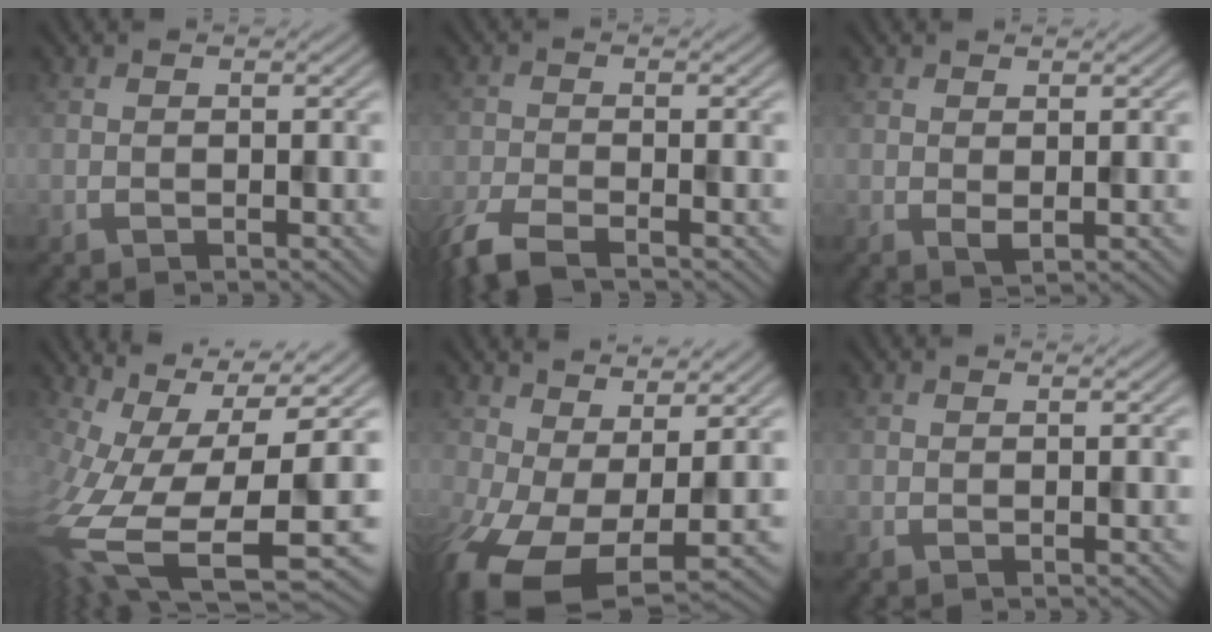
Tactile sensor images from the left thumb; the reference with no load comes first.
{"total": 4.9, "force": [-3.8, 1.1, 2.8], "torque": [-0.051, -0.014, -0.077]}
{"total": 0.8, "force": [0.7, 0.2, 0.3], "torque": [-0.005, -0.007, 0.018]}
{"total": 16.6, "force": [-3.1, 6.6, 14.8], "torque": [-0.294, -0.050, -0.015]}
{"total": 9.8, "force": [-2.2, 5.3, 7.9], "torque": [-0.170, -0.027, -0.031]}
{"total": 0.0}